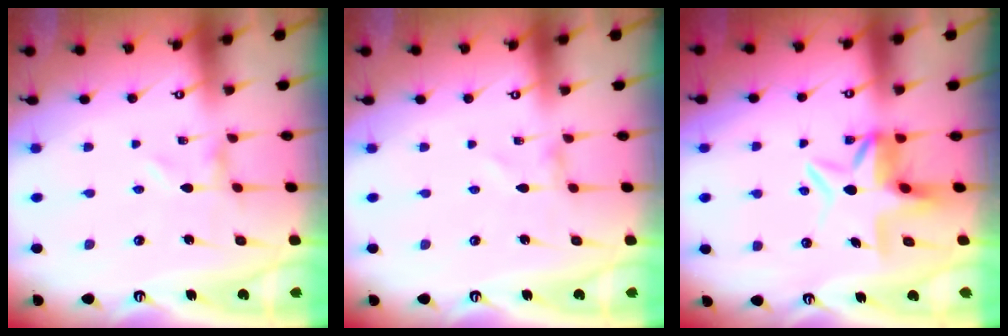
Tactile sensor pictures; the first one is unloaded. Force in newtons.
{"total": 0.8, "press": 0.8, "slide": 0.1}
{"total": 7.5, "press": 7.0, "slide": 2.8}